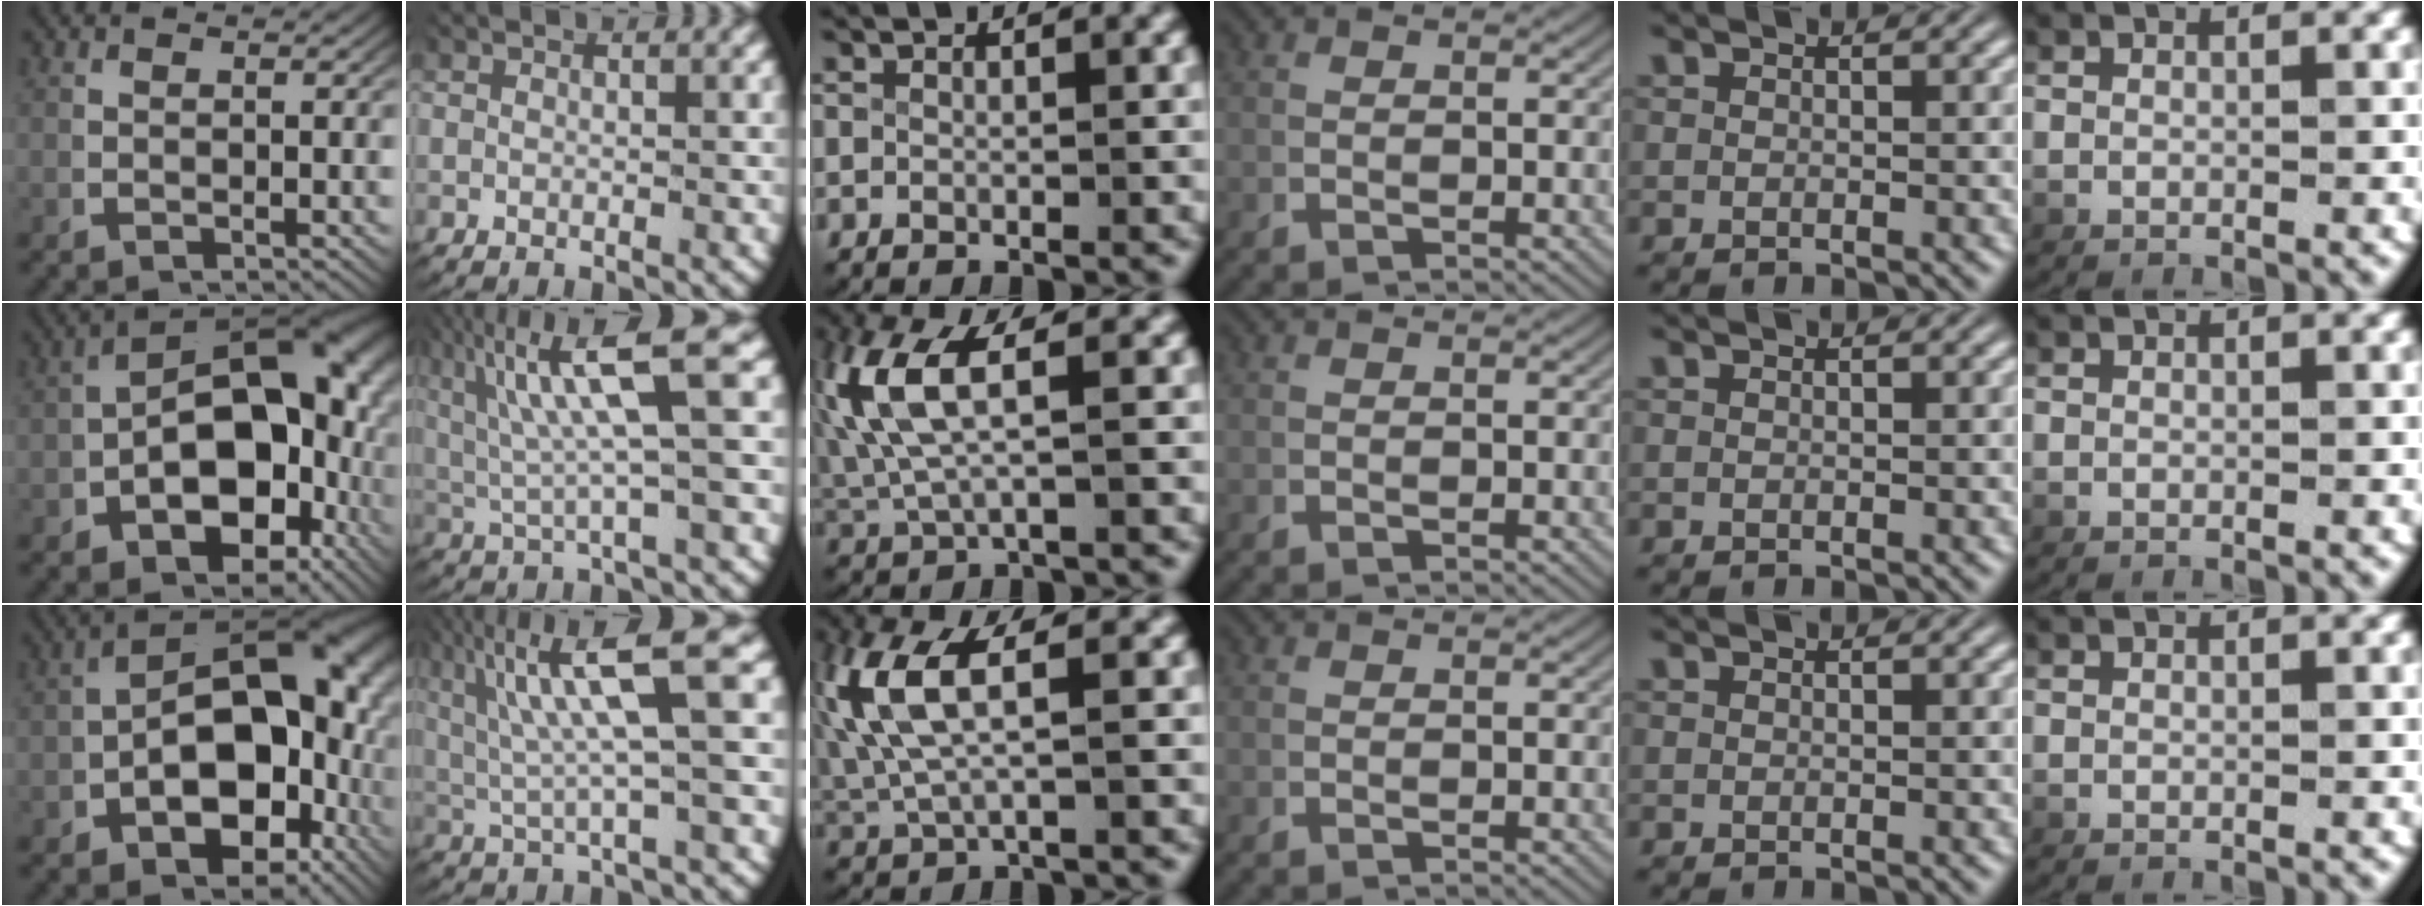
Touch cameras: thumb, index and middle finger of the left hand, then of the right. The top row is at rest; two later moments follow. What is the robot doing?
{"motion": "lift_and_place", "object": "ribbon"}